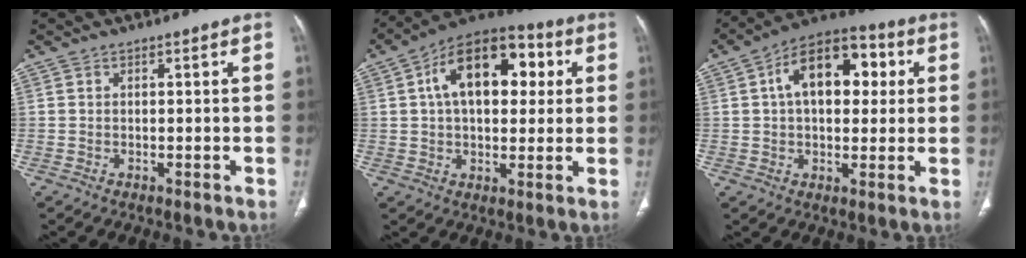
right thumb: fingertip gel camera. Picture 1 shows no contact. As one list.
[{"total": 17.9, "force": [4.3, 10.4, 13.9], "torque": [-0.183, 0.020, 0.059]}, {"total": 15.4, "force": [3.5, 9.1, 11.9], "torque": [-0.155, 0.023, 0.048]}]